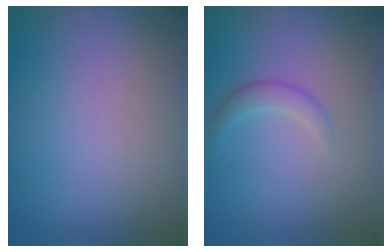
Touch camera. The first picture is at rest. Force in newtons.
{"total": 1.6, "press": 1.6, "slide": 0.1}